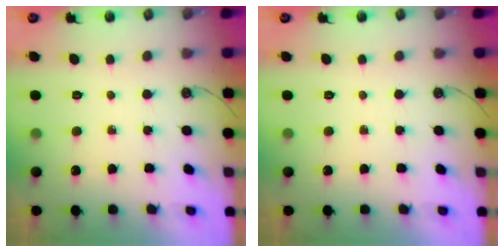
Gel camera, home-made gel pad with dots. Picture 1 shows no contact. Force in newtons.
{"total": 0.0}